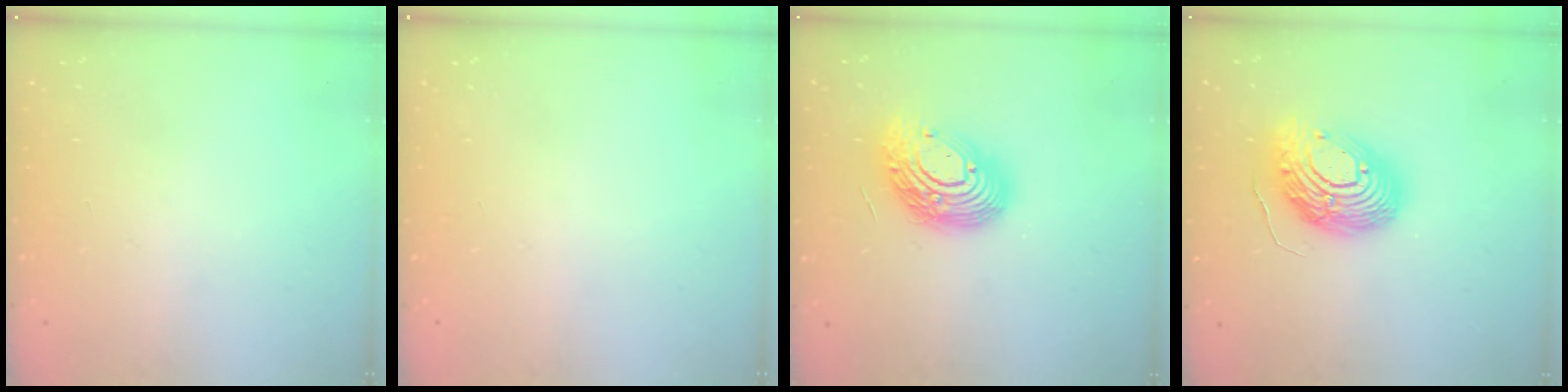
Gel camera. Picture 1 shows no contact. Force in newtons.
{"total": 0.0}
{"total": 16.1, "press": 16.0, "slide": 1.3}
{"total": 17.3, "press": 17.2, "slide": 1.6}